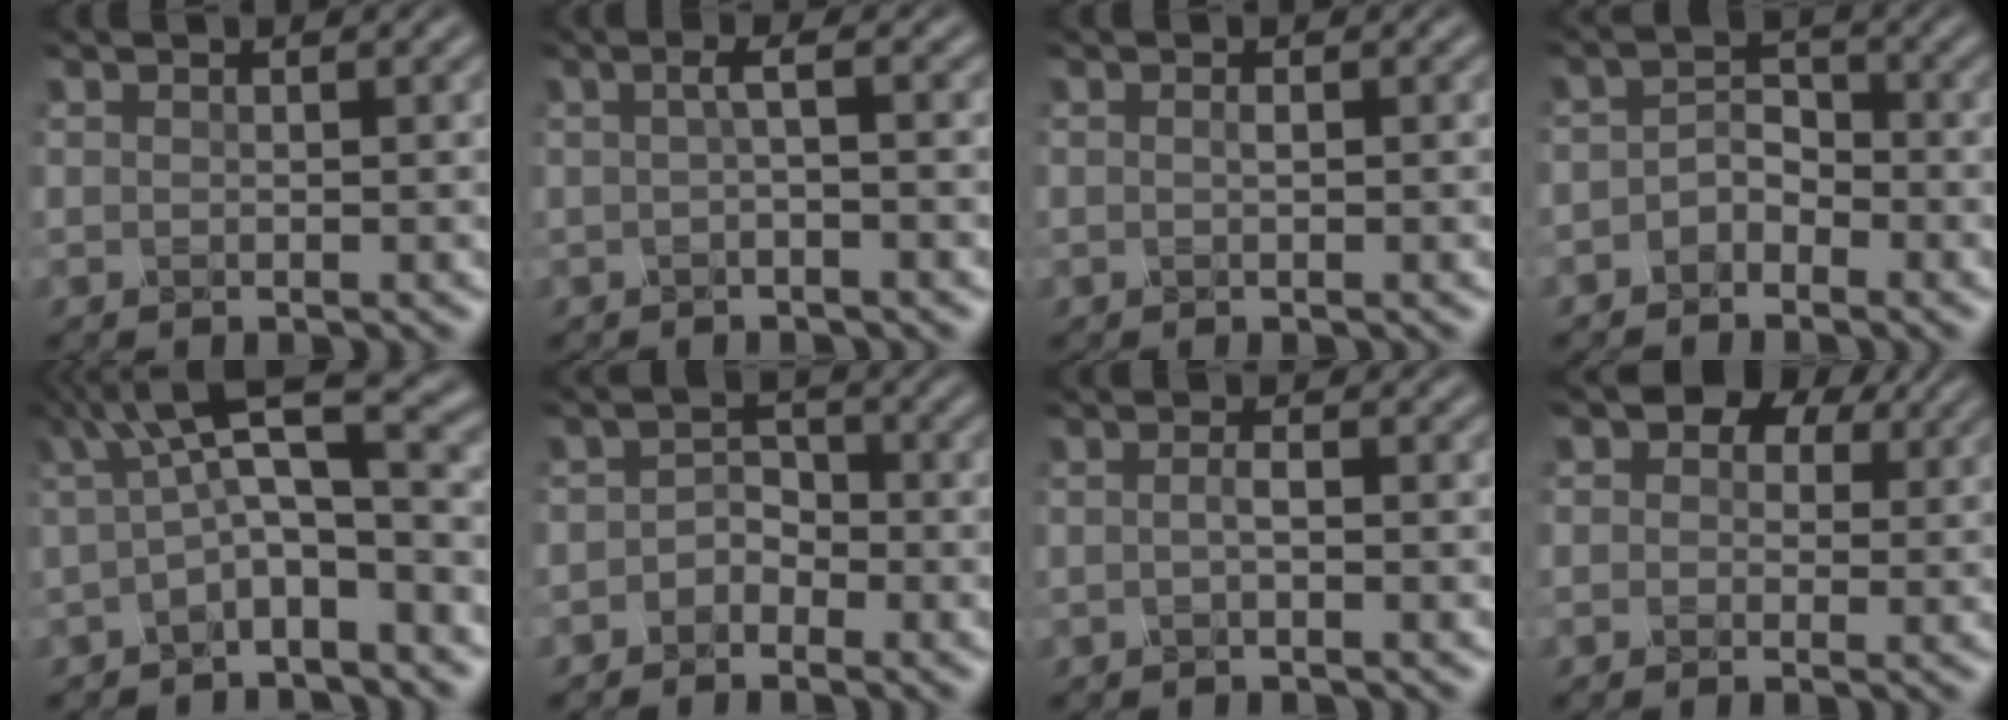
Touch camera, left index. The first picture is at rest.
{"total": 1.6, "force": [-0.5, 0.2, 1.6], "torque": [-0.031, 0.007, -0.014]}
{"total": 0.5, "force": [-0.2, 0.1, 0.4], "torque": [-0.011, 0.002, -0.005]}
{"total": 2.2, "force": [-1.7, 1.2, 0.7], "torque": [-0.011, 0.010, -0.037]}
{"total": 6.3, "force": [0.3, 2.0, 5.9], "torque": [-0.093, 0.014, -0.006]}
{"total": 2.0, "force": [-1.5, 1.2, 0.4], "torque": [-0.003, 0.008, -0.032]}
{"total": 1.0, "force": [-0.6, 0.0, 0.8], "torque": [-0.019, 0.004, -0.014]}
{"total": 6.2, "force": [2.9, 4.4, 3.2], "torque": [-0.055, 0.017, 0.020]}